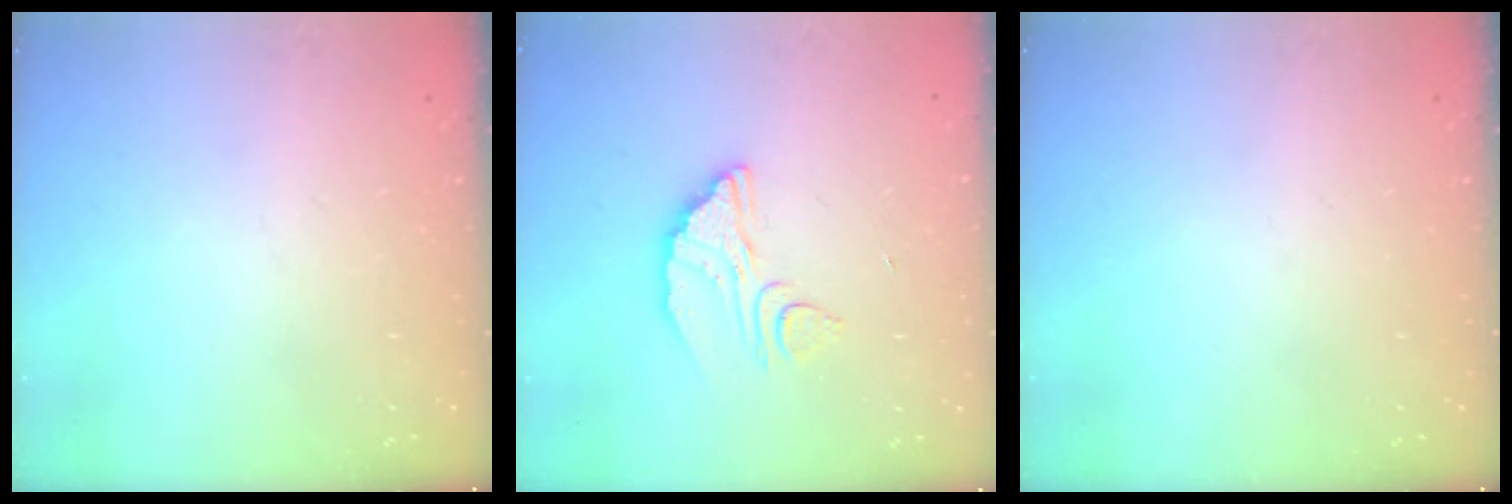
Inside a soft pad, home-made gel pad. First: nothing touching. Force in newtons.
{"total": 7.4, "press": 7.3, "slide": 0.7}
{"total": 0.0}